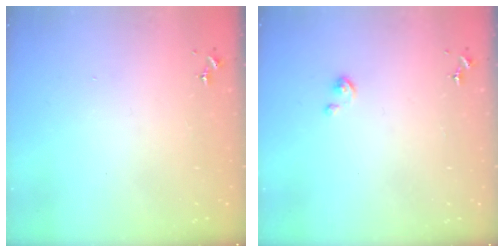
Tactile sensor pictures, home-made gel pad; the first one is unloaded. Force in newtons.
{"total": 2.2, "press": 2.2, "slide": 0.2}